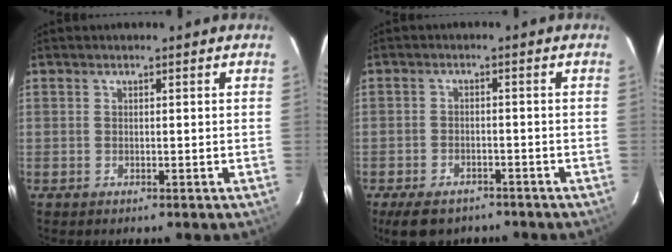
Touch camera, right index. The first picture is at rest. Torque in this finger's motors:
{"motor_torque": [0.73, -0.72, 0.19, 0.02]}